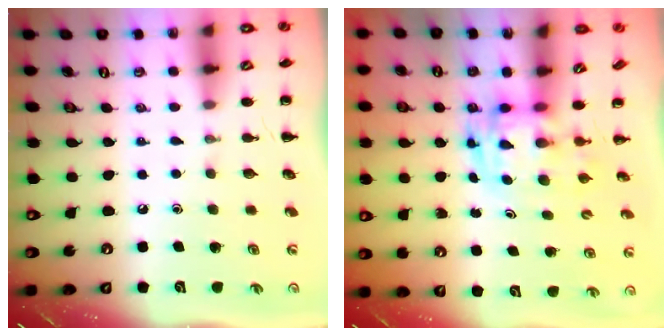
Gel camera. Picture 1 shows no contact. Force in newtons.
{"total": 2.8, "press": 2.7, "slide": 0.6}